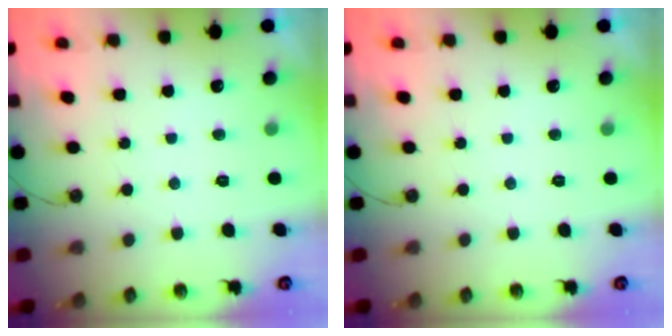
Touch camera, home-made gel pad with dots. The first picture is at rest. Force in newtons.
{"total": 0.0}